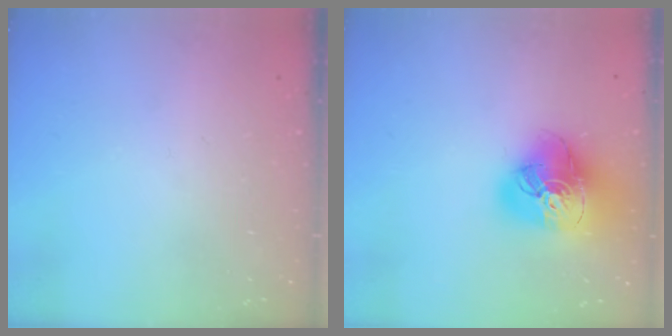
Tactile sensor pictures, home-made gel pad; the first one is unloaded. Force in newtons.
{"total": 20.6, "press": 20.5, "slide": 2.1}